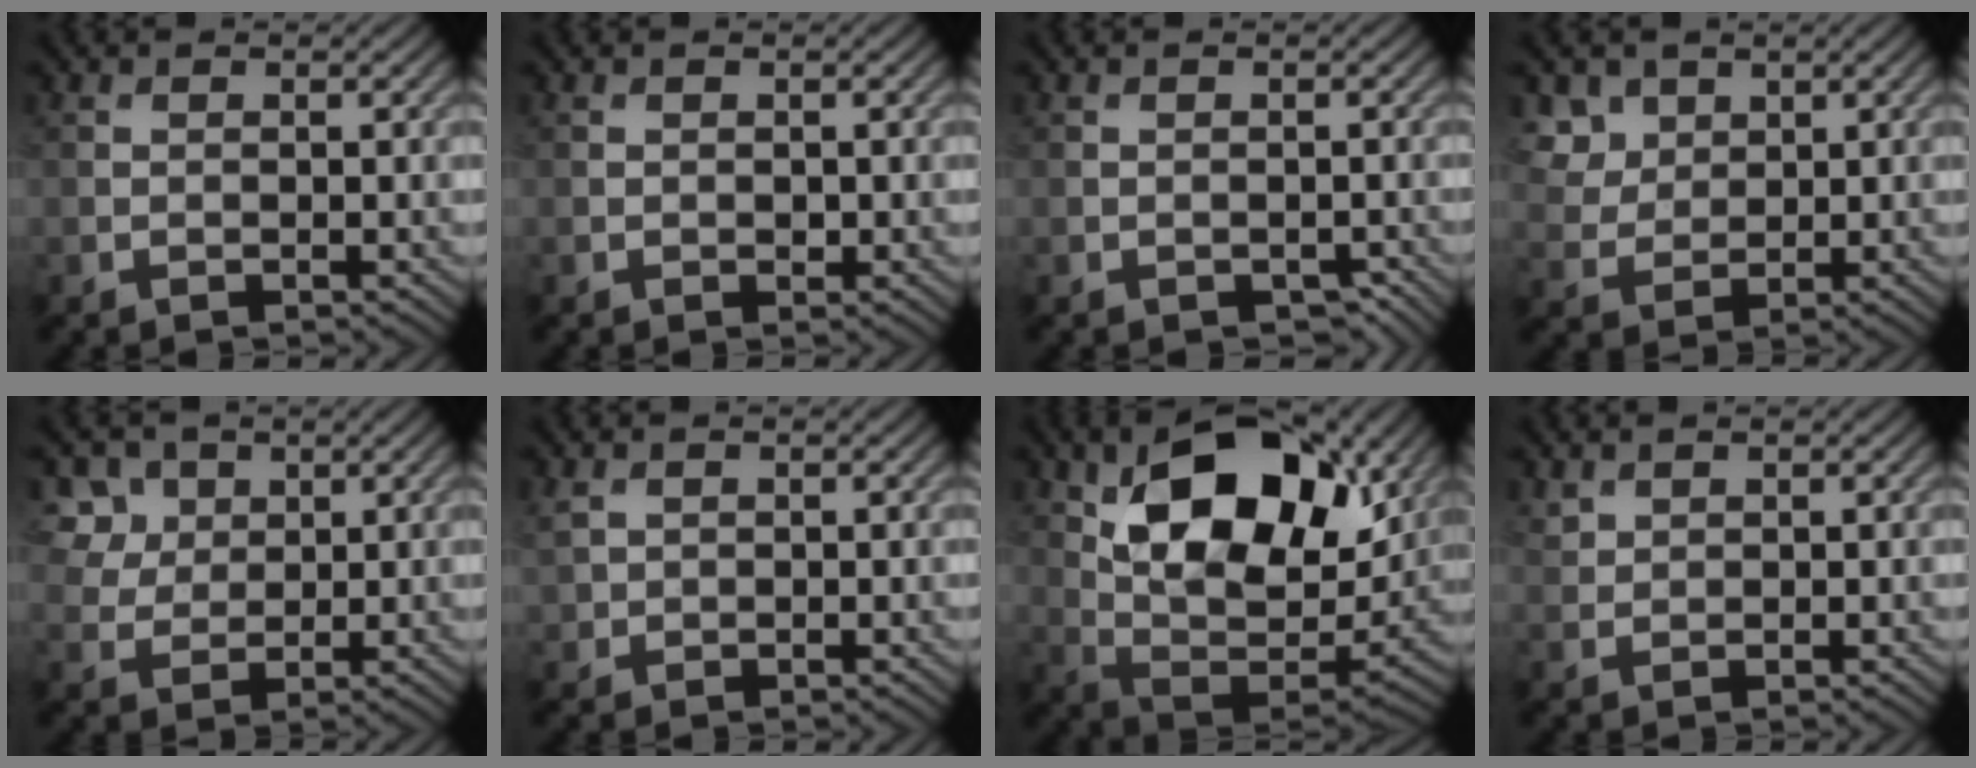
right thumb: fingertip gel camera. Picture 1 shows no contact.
{"total": 0.7, "force": [-0.1, 0.4, 0.5], "torque": [-0.006, -0.003, -0.001]}
{"total": 1.4, "force": [-0.8, 0.9, 0.8], "torque": [-0.015, -0.007, -0.008]}
{"total": 4.5, "force": [2.4, 3.3, 1.8], "torque": [-0.060, -0.004, 0.050]}
{"total": 5.2, "force": [2.5, 4.1, 2.1], "torque": [-0.074, -0.007, 0.056]}
{"total": 1.8, "force": [1.0, 1.3, 0.7], "torque": [-0.023, -0.001, 0.022]}
{"total": 17.3, "force": [6.9, 9.7, 12.6], "torque": [-0.231, 0.008, 0.121]}
{"total": 1.3, "force": [1.1, 0.6, 0.3], "torque": [-0.011, 0.001, 0.027]}